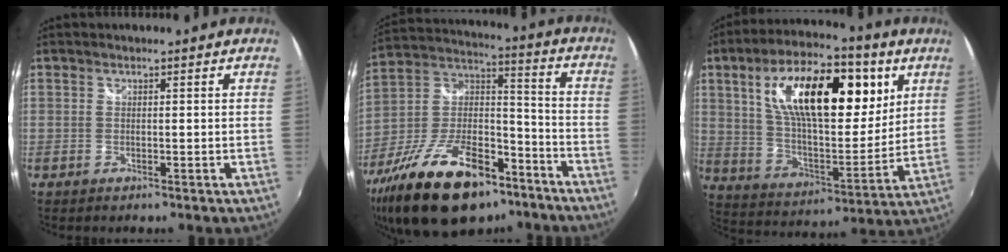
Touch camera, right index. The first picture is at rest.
{"total": 26.7, "force": [-16.8, 12.4, 16.5], "torque": [-0.317, -0.002, -0.269]}
{"total": 24.7, "force": [9.2, 11.0, 20.0], "torque": [-0.351, 0.017, 0.154]}